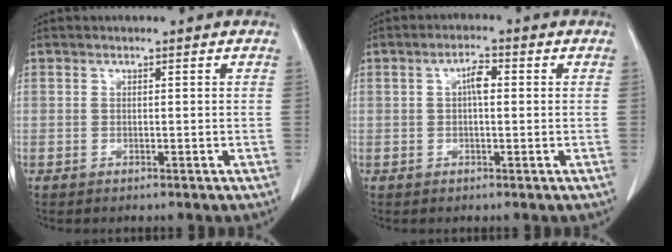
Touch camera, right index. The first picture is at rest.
{"total": 2.9, "force": [0.4, 1.0, 2.7], "torque": [-0.046, 0.009, 0.004]}